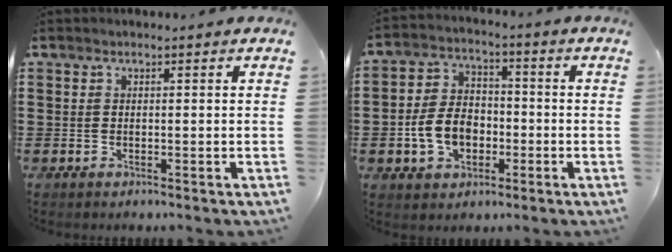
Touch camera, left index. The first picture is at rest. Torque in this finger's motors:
{"motor_torque": [1.68, 0.46, 0.36, 0.15]}